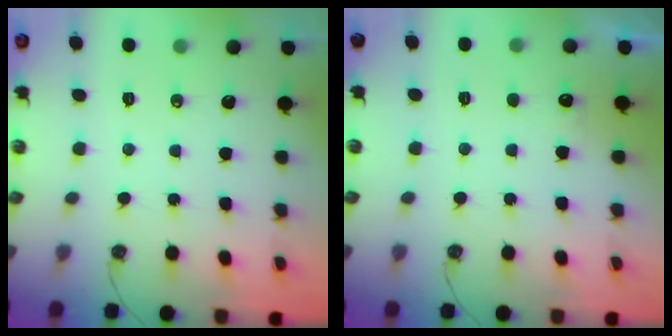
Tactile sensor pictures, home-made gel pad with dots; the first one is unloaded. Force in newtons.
{"total": 2.6, "press": 2.4, "slide": 1.0}